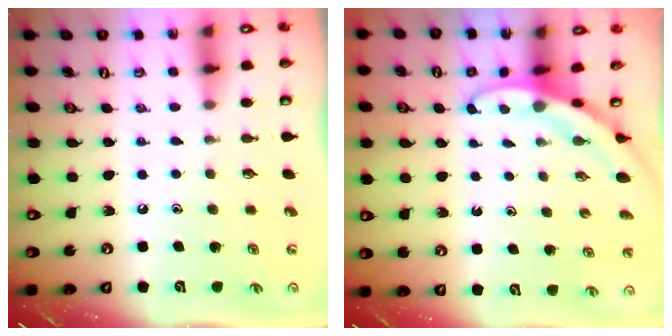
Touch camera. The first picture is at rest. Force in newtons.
{"total": 2.9, "press": 2.9, "slide": 0.2}